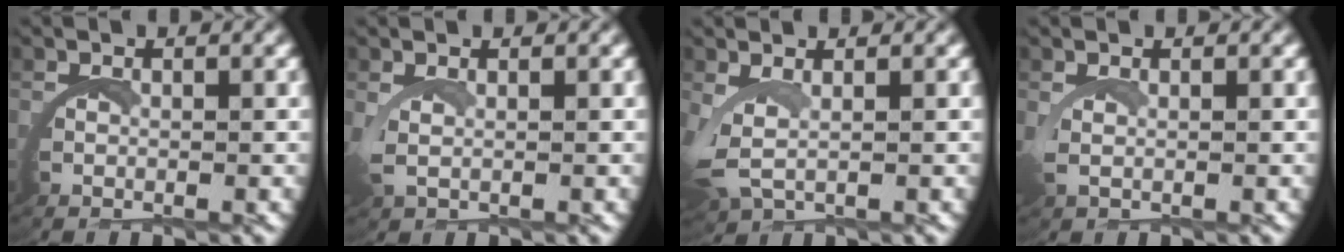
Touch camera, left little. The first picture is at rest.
{"total": 1.4, "force": [1.0, 0.1, 1.0], "torque": [-0.032, -0.006, 0.022]}
{"total": 2.4, "force": [1.1, 1.2, 1.7], "torque": [-0.068, -0.017, 0.028]}
{"total": 1.2, "force": [0.9, -0.1, 0.8], "torque": [-0.023, -0.005, 0.018]}